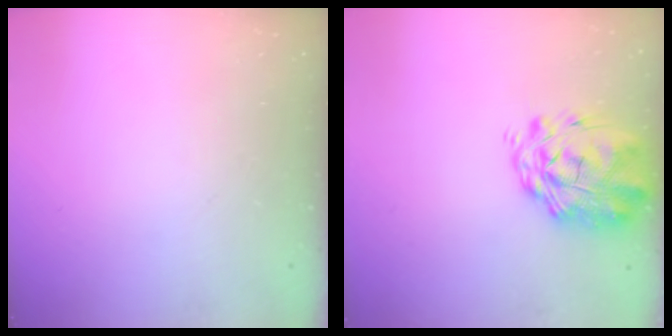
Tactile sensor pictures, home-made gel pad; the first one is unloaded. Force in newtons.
{"total": 3.2, "press": 2.7, "slide": 1.6}